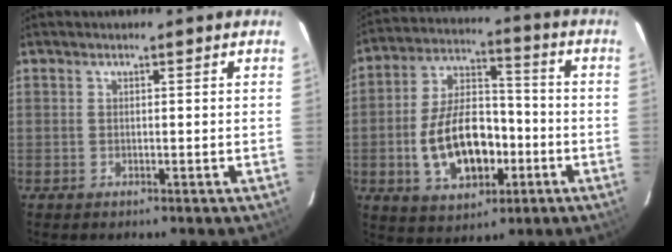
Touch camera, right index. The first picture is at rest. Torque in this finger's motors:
{"motor_torque": [1.21, -0.93, 0.84, 0.17]}